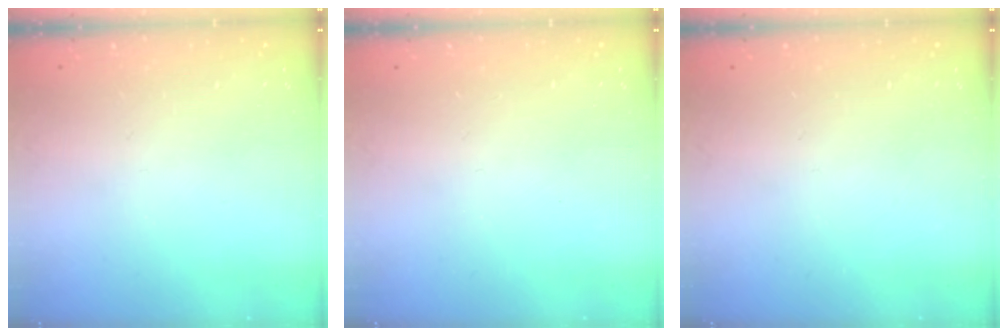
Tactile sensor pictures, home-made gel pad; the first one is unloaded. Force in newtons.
{"total": 0.0}
{"total": 0.0}